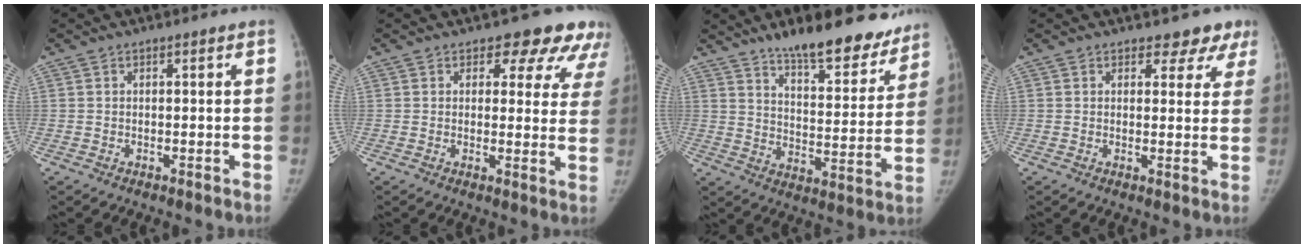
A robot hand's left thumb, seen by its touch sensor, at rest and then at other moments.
{"total": 10.5, "force": [7.7, 5.9, 4.1], "torque": [0.011, -0.030, 0.064]}
{"total": 18.9, "force": [14.9, 6.4, 9.6], "torque": [-0.088, -0.091, 0.218]}
{"total": 4.8, "force": [3.9, 2.7, 0.6], "torque": [0.029, -0.022, 0.028]}